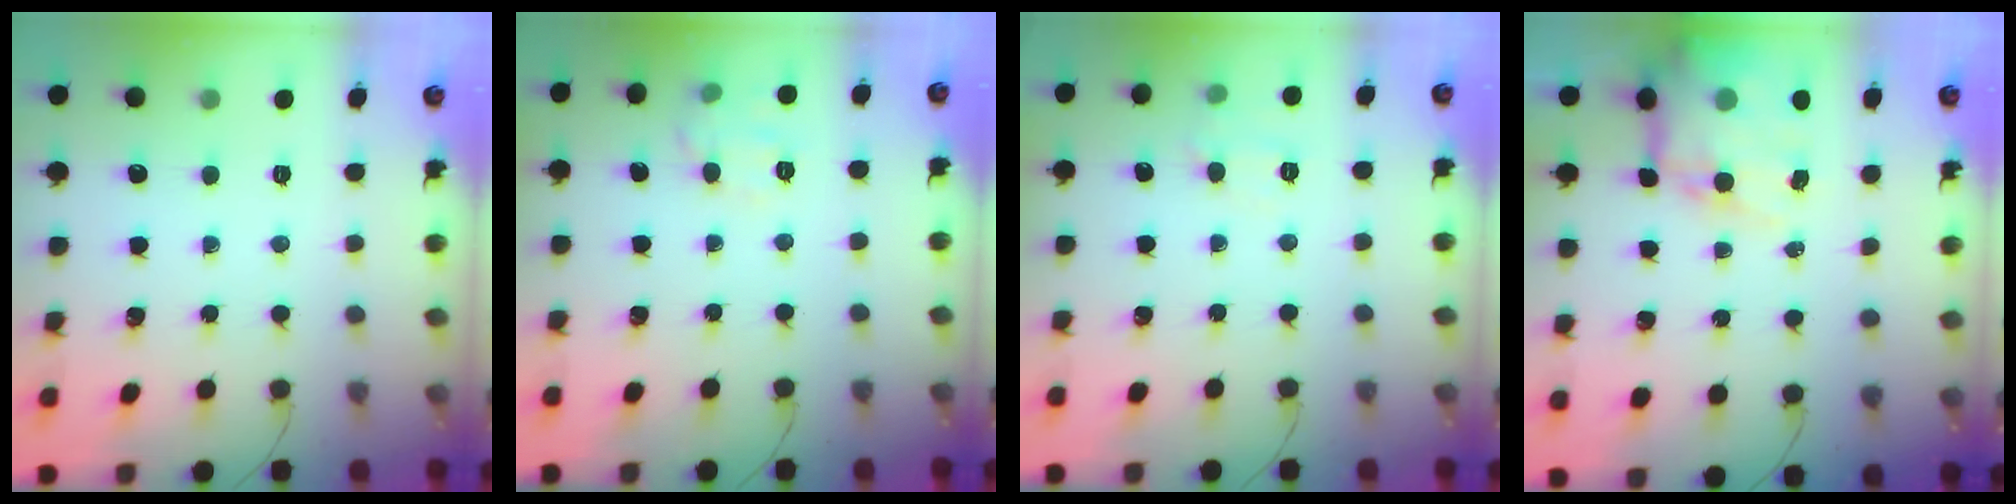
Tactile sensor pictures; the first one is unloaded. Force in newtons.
{"total": 8.4, "press": 8.3, "slide": 1.3}
{"total": 7.6, "press": 7.4, "slide": 1.7}
{"total": 14.9, "press": 14.5, "slide": 3.6}